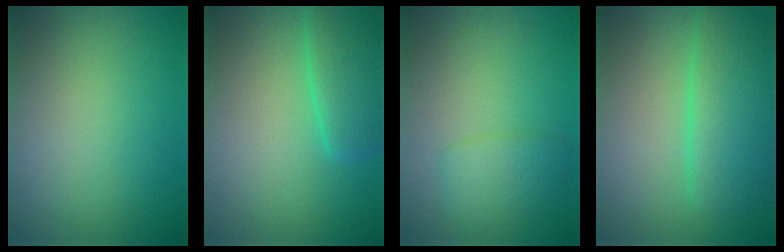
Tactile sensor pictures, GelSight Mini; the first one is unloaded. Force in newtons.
{"total": 4.3, "press": 4.3, "slide": 0.3}
{"total": 2.6, "press": 2.6, "slide": 0.1}
{"total": 5.6, "press": 5.6, "slide": 0.4}